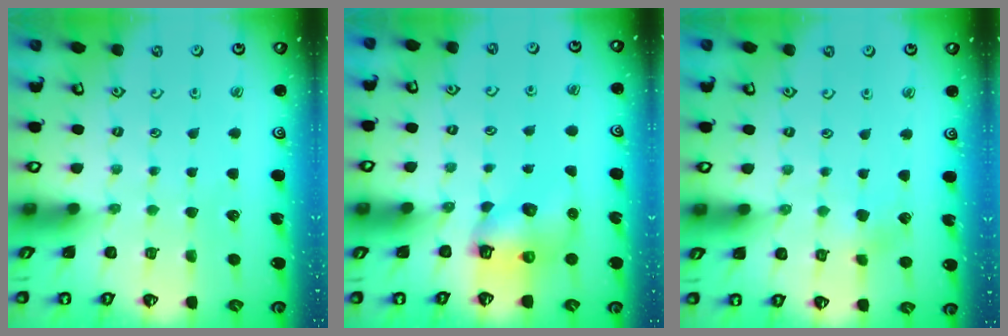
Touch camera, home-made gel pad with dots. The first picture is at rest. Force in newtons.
{"total": 6.9, "press": 6.8, "slide": 0.8}
{"total": 2.9, "press": 2.9, "slide": 0.2}